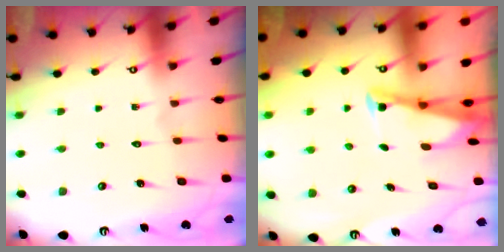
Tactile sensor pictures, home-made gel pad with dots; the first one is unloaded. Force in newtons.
{"total": 2.8, "press": 2.8, "slide": 0.3}